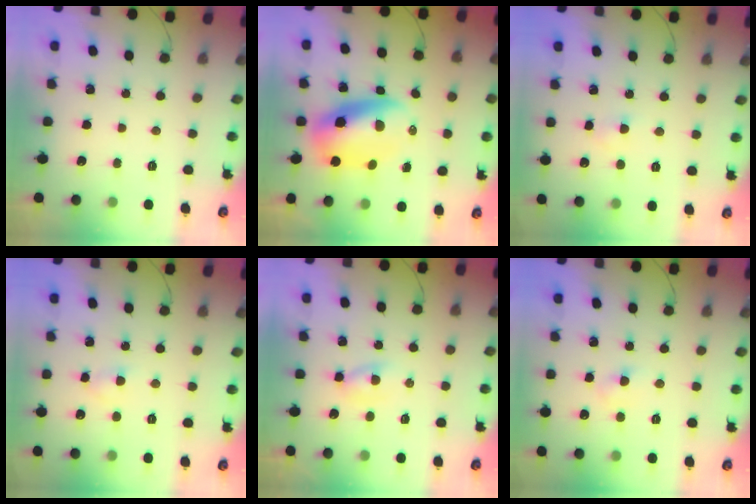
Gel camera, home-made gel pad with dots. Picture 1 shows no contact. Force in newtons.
{"total": 10.7, "press": 10.3, "slide": 2.9}
{"total": 1.8, "press": 1.6, "slide": 0.9}
{"total": 2.4, "press": 2.3, "slide": 0.9}
{"total": 2.3, "press": 2.1, "slide": 0.9}
{"total": 3.7, "press": 3.5, "slide": 1.2}